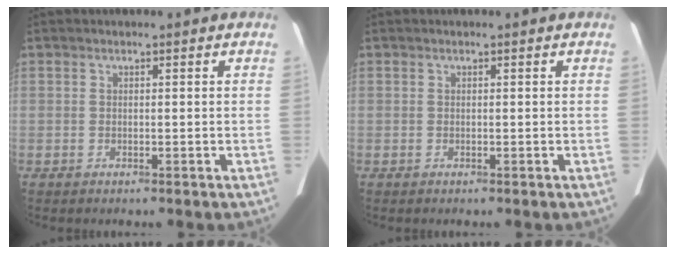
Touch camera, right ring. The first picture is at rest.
{"total": 0.0}